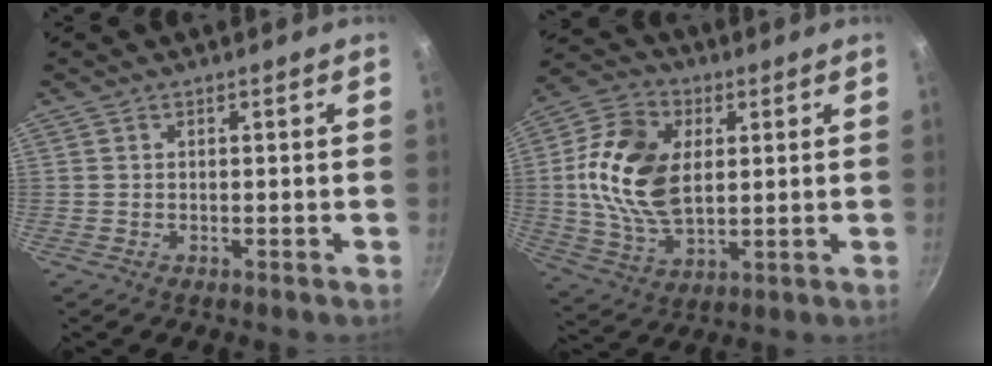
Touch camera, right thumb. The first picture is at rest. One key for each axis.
{"total": 17.1, "fx": 2.4, "fy": 10.8, "fz": 13.0, "tx": -0.229, "ty": -0.004, "tz": 0.041}